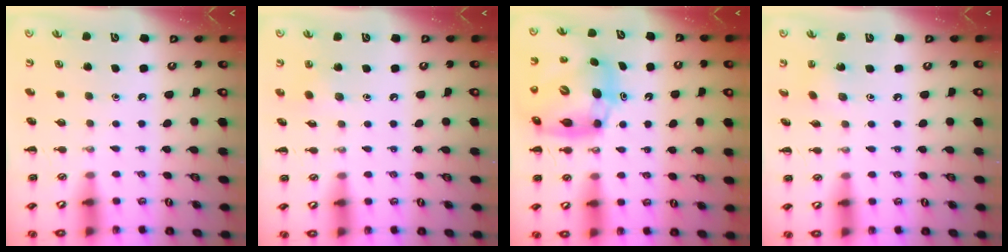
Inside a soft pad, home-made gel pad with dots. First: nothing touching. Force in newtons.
{"total": 5.7, "press": 5.5, "slide": 1.5}
{"total": 12.3, "press": 11.8, "slide": 3.5}
{"total": 1.5, "press": 1.5, "slide": 0.5}